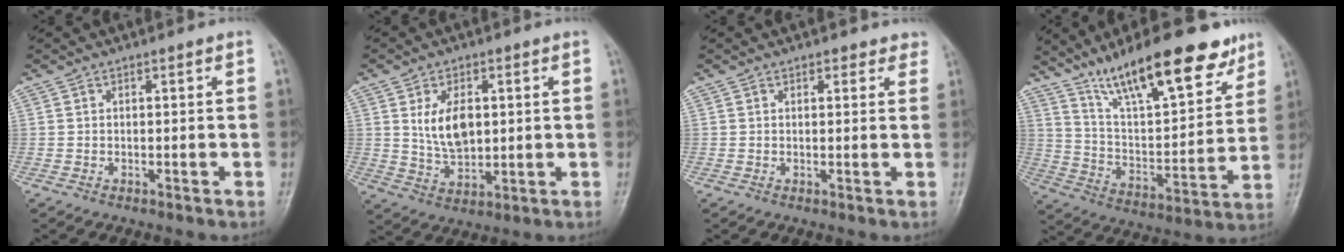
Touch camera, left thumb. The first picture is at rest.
{"total": 8.3, "force": [1.7, 5.1, 6.4], "torque": [-0.096, -0.010, 0.039]}
{"total": 2.4, "force": [1.8, 1.4, 0.8], "torque": [0.017, -0.004, 0.015]}
{"total": 21.9, "force": [14.9, 6.8, 14.5], "torque": [-0.199, -0.057, 0.253]}